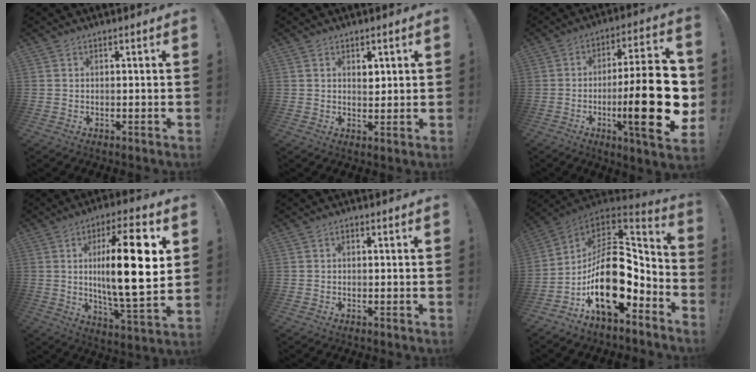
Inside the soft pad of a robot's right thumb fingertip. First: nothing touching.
{"total": 2.5, "force": [1.2, 1.9, 1.1], "torque": [0.003, -0.011, 0.015]}
{"total": 25.1, "force": [-4.4, 5.9, 24.0], "torque": [-0.368, 0.007, -0.065]}
{"total": 21.1, "force": [3.2, 5.0, 20.3], "torque": [-0.343, -0.011, 0.037]}
{"total": 0.6, "force": [-0.2, 0.4, 0.4], "torque": [-0.017, 0.005, -0.002]}
{"total": 24.2, "force": [-3.7, 13.7, 19.7], "torque": [-0.342, 0.018, -0.048]}